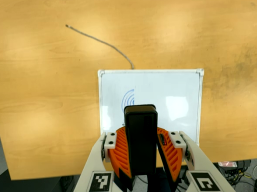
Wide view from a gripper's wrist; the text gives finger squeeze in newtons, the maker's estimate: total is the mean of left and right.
{"total": 7.4, "left": 8.4, "right": 6.4}